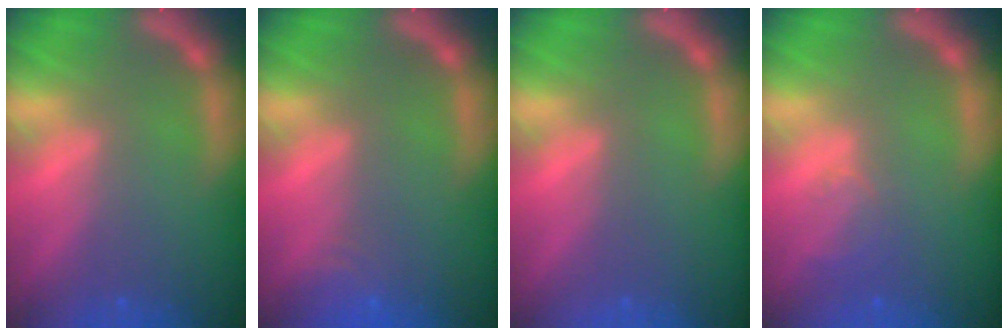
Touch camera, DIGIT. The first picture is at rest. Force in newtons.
{"total": 2.4}
{"total": 0.0}
{"total": 2.0}